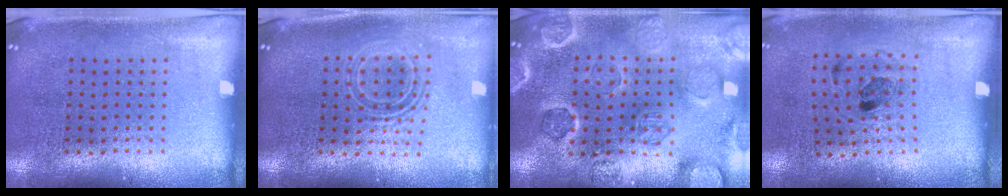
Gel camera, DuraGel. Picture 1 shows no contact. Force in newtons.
{"total": 1.6, "press": 1.3, "slide": 0.9}
{"total": 2.7, "press": 2.7, "slide": 0.1}
{"total": 1.2, "press": 0.7, "slide": 0.9}